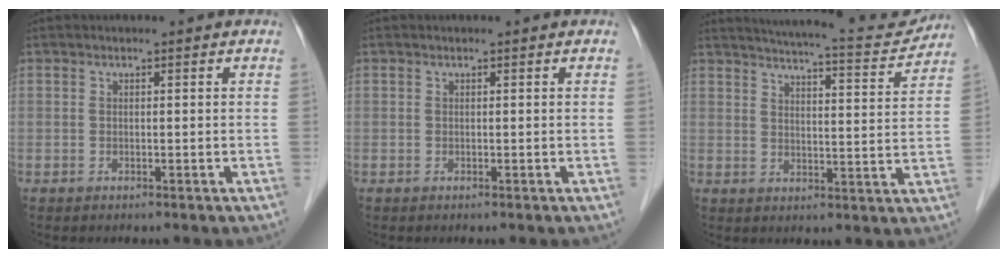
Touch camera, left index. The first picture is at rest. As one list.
[{"total": 0.0}, {"total": 14.1, "force": [13.4, 0.6, 4.4], "torque": [-0.067, -0.017, 0.169]}]